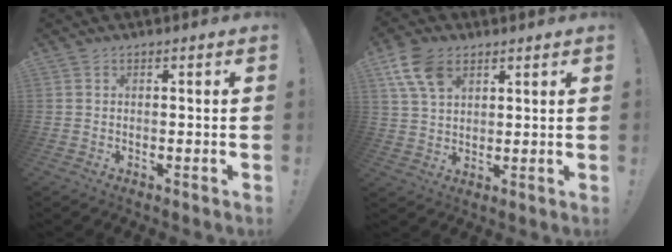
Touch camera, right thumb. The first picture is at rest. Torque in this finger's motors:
{"motor_torque": [0.55, 1.68, 0.31, -0.47, 0.00]}